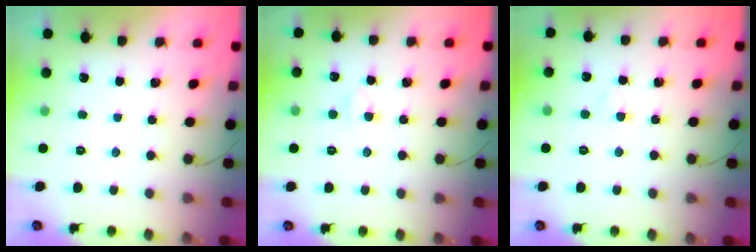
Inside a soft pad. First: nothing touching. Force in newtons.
{"total": 2.5, "press": 2.3, "slide": 0.9}
{"total": 2.2, "press": 2.1, "slide": 0.8}